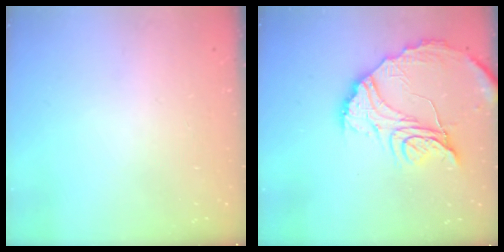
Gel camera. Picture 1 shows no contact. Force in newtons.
{"total": 16.7, "press": 16.7, "slide": 1.3}